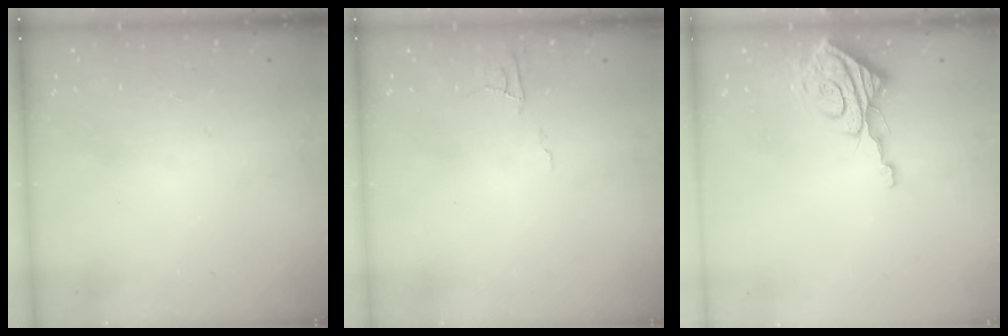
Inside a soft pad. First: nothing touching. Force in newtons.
{"total": 4.3, "press": 4.3, "slide": 0.5}
{"total": 9.8, "press": 9.7, "slide": 1.1}